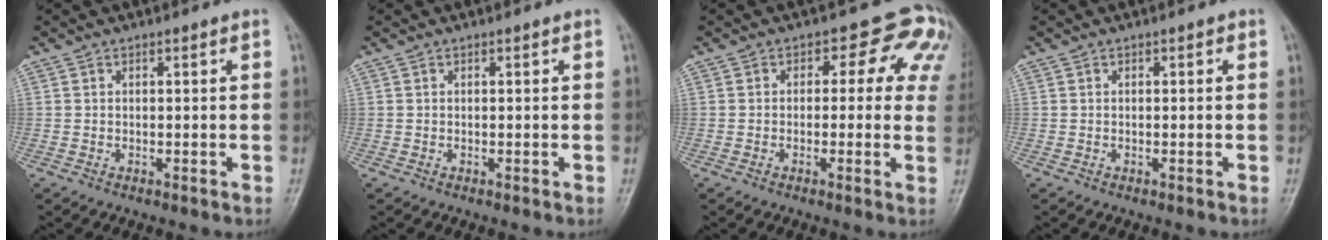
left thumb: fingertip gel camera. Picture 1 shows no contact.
{"total": 0.0}
{"total": 8.7, "force": [2.8, 5.9, 5.9], "torque": [-0.010, 0.004, 0.012]}
{"total": 0.0}